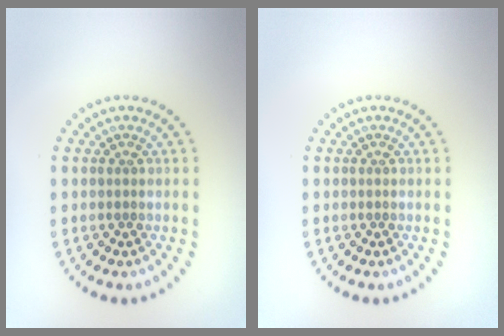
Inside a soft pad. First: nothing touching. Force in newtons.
{"total": 0.0}